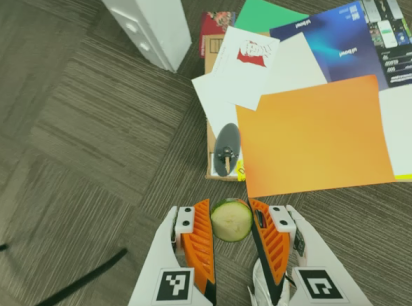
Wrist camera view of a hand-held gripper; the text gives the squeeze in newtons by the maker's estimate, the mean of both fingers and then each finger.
{"total": 9.2, "left": 9.4, "right": 9.1}